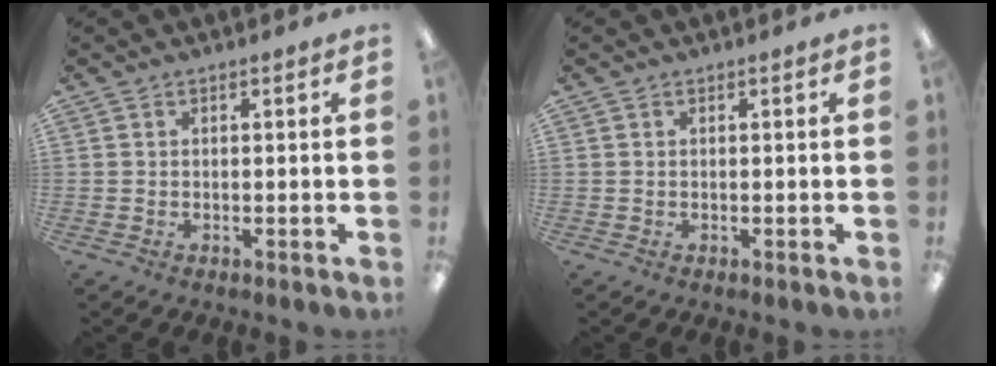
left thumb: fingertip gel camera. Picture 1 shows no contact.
{"total": 0.0}